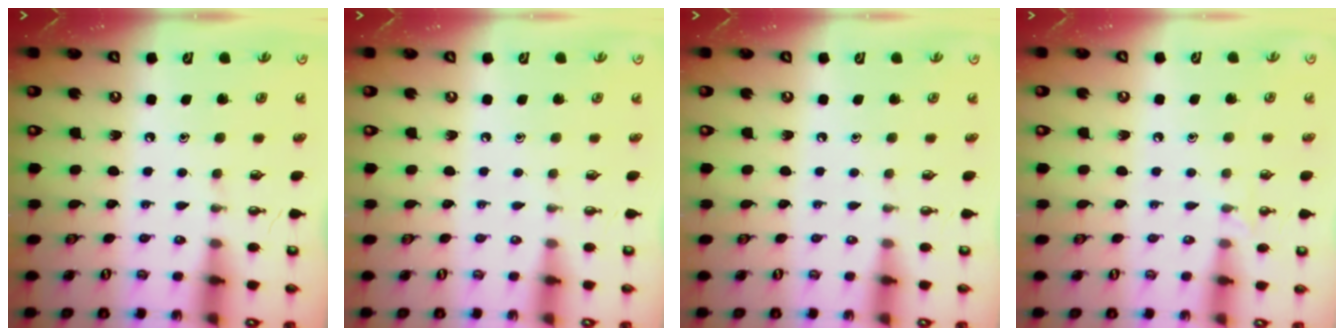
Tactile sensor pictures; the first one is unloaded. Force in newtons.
{"total": 0.0}
{"total": 0.0}
{"total": 3.8, "press": 3.7, "slide": 0.5}